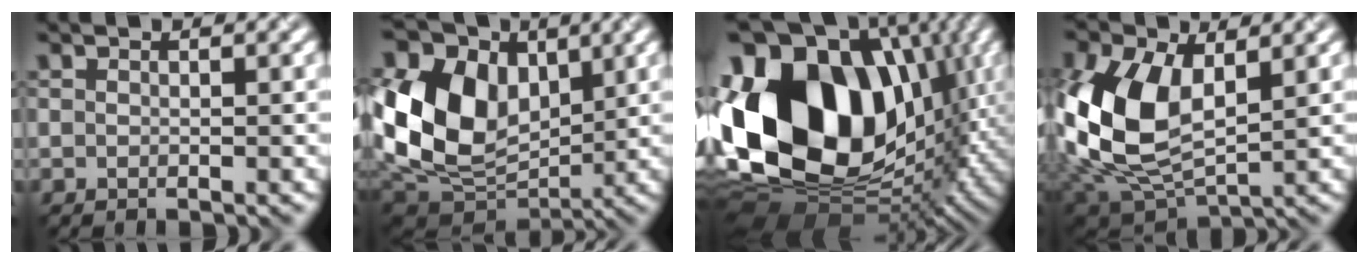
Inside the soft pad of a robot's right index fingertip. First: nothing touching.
{"total": 13.8, "force": [3.3, 10.0, 8.9], "torque": [-0.201, 0.018, 0.045]}
{"total": 21.1, "force": [3.0, 15.2, 14.3], "torque": [-0.292, -0.004, 0.073]}
{"total": 12.7, "force": [1.8, 8.1, 9.6], "torque": [-0.248, -0.003, 0.034]}